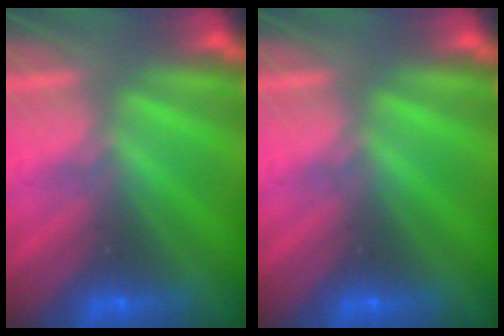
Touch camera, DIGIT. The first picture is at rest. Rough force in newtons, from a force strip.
{"total": 0.0}